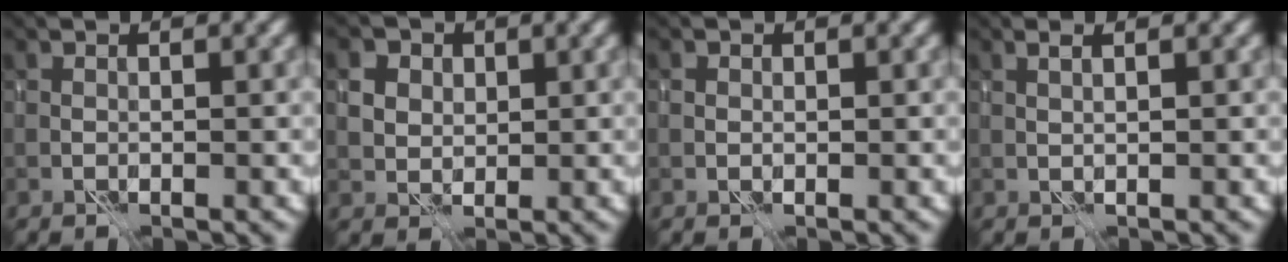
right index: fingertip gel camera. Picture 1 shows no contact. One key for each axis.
{"total": 6.0, "fx": 2.9, "fy": 4.6, "fz": 2.6, "tx": -0.055, "ty": 0.021, "tz": 0.040}
{"total": 0.6, "fx": 0.2, "fy": 0.6, "fz": 0.1, "tx": 0.001, "ty": 0.001, "tz": 0.000}
{"total": 0.9, "fx": 0.7, "fy": -0.3, "fz": 0.6, "tx": -0.015, "ty": 0.006, "tz": 0.013}